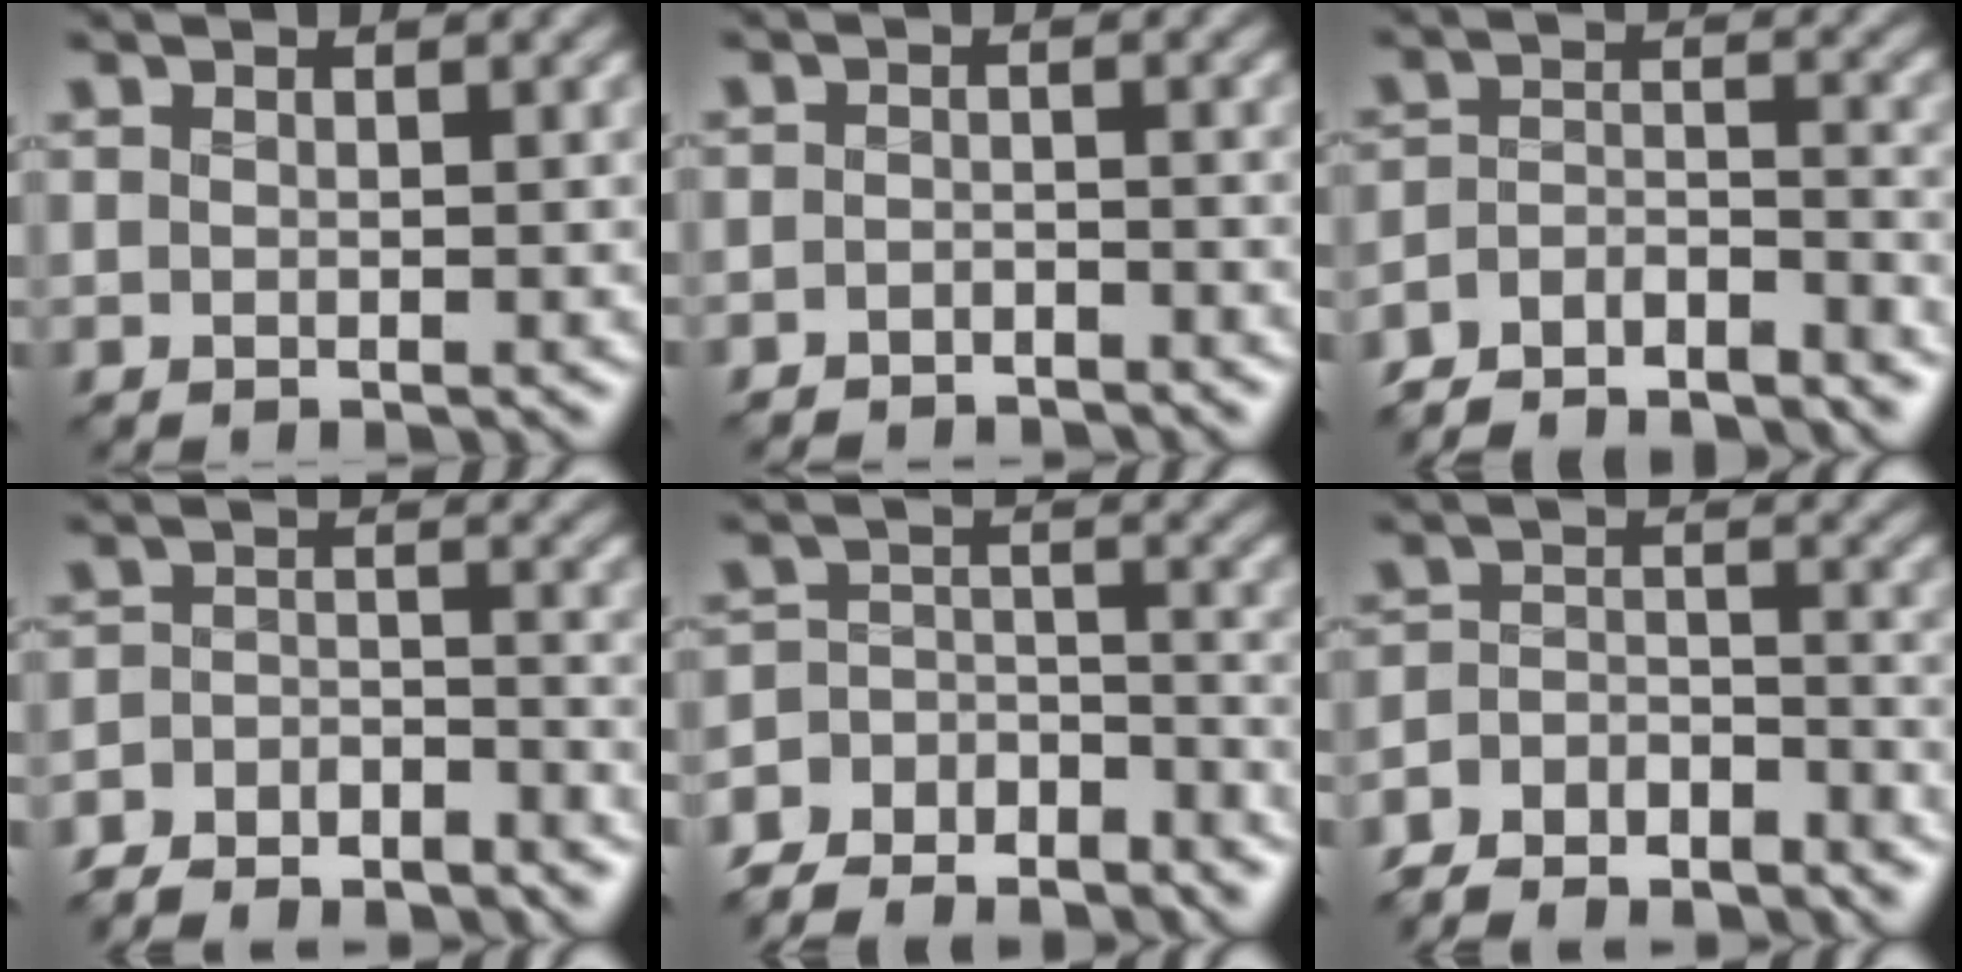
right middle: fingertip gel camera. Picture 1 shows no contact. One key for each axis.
{"total": 2.1, "fx": -2.0, "fy": 0.5, "fz": 0.3, "tx": 0.001, "ty": 0.000, "tz": -0.036}
{"total": 7.3, "fx": -6.7, "fy": 1.8, "fz": 2.3, "tx": -0.048, "ty": -0.009, "tz": -0.120}
{"total": 6.2, "fx": -5.8, "fy": 1.7, "fz": 1.5, "tx": -0.031, "ty": -0.012, "tz": -0.105}
{"total": 9.0, "fx": -8.0, "fy": 3.4, "fz": 2.2, "tx": -0.036, "ty": 0.004, "tz": -0.126}
{"total": 6.6, "fx": -6.0, "fy": 2.0, "fz": 1.8, "tx": -0.039, "ty": -0.009, "tz": -0.113}